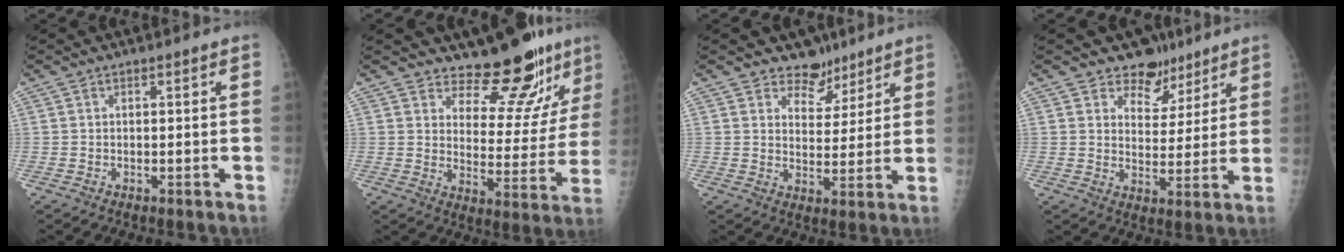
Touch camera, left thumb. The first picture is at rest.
{"total": 13.1, "force": [11.5, 4.1, 4.8], "torque": [-0.025, -0.109, 0.159]}
{"total": 6.3, "force": [5.0, 3.7, 0.5], "torque": [0.026, -0.038, 0.084]}
{"total": 7.7, "force": [5.8, 4.9, 0.9], "torque": [0.023, -0.038, 0.092]}